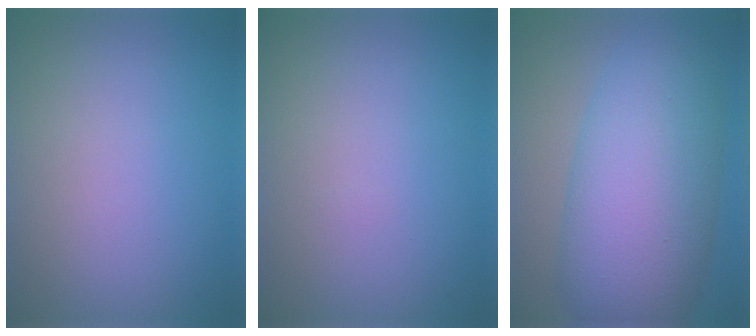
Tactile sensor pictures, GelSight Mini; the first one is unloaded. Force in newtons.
{"total": 0.0}
{"total": 10.8, "press": 10.8, "slide": 0.4}